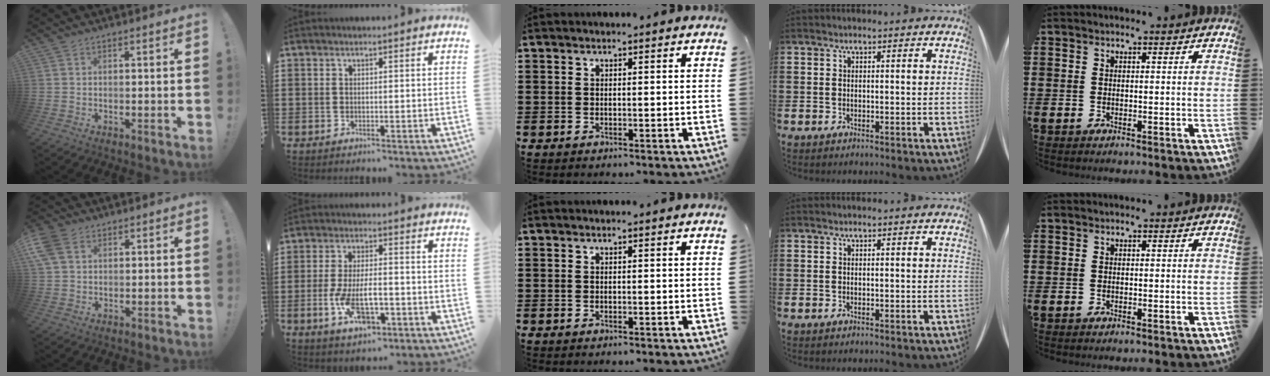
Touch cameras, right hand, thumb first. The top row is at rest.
{"thumb": {"total": 6.9, "force": [3.0, 4.8, 4.0], "torque": [-0.089, 0.000, 0.061]}, "index": {"total": 8.6, "force": [-2.7, 3.8, 7.2], "torque": [-0.153, -0.002, -0.048]}}